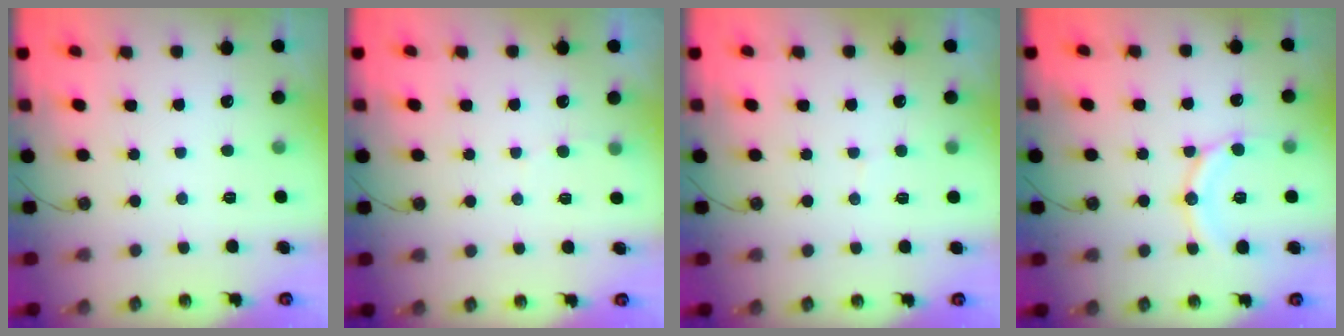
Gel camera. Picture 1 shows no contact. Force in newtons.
{"total": 2.8, "press": 2.8, "slide": 0.2}
{"total": 4.1, "press": 4.0, "slide": 1.0}
{"total": 12.7, "press": 12.6, "slide": 1.4}